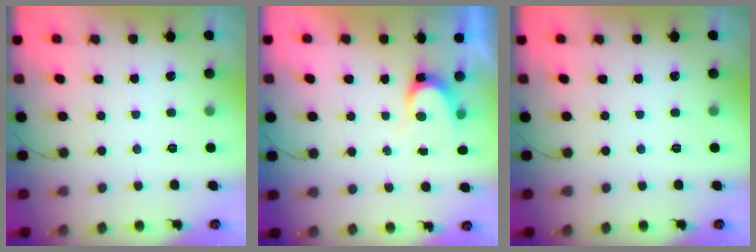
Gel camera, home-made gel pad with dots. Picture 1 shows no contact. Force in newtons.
{"total": 4.5, "press": 4.5, "slide": 0.3}
{"total": 0.0}